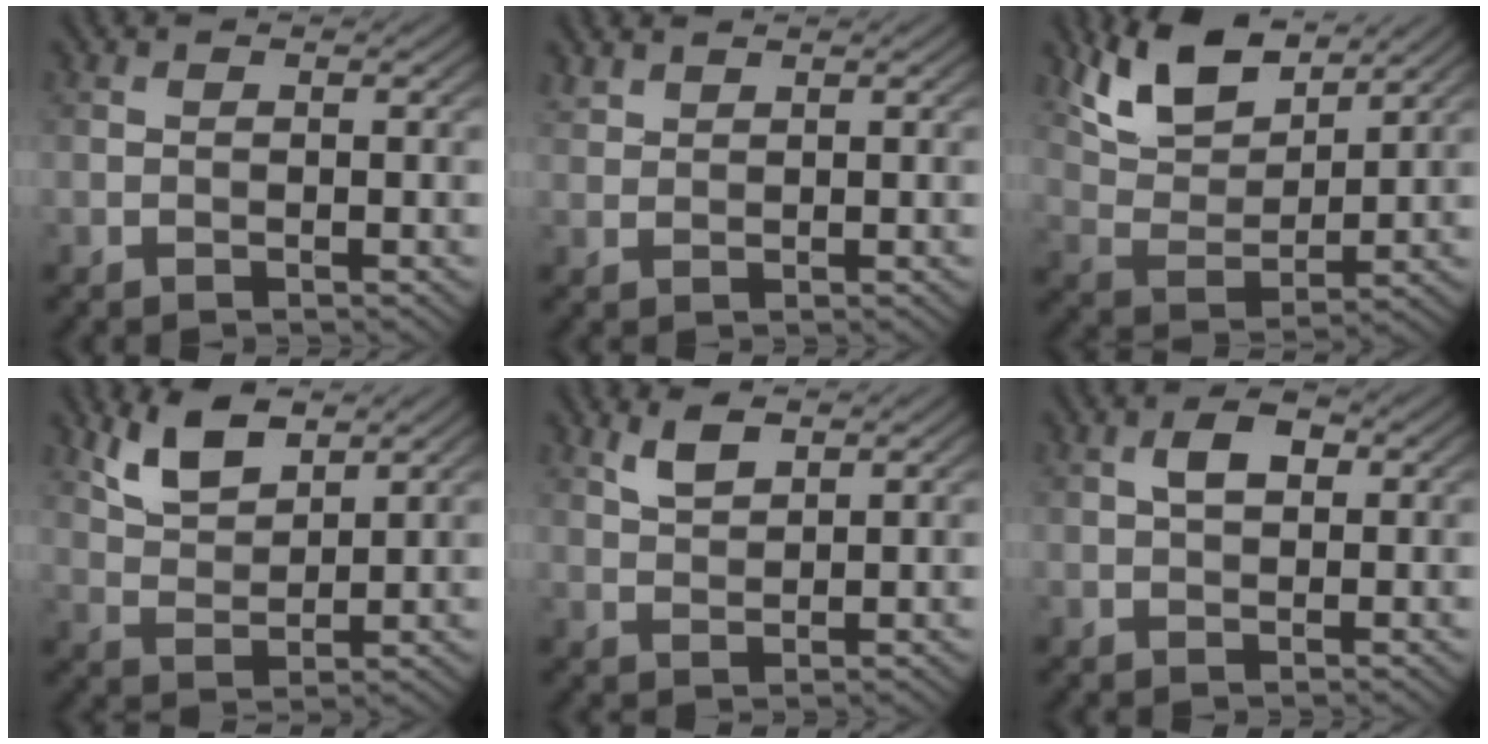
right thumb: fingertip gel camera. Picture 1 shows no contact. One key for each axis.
{"total": 1.5, "fx": 1.4, "fy": 0.4, "fz": 0.4, "tx": -0.013, "ty": 0.004, "tz": 0.035}
{"total": 10.0, "fx": 7.0, "fy": 4.1, "fz": 5.8, "tx": -0.137, "ty": 0.006, "tz": 0.138}
{"total": 6.0, "fx": 4.1, "fy": 2.4, "fz": 3.6, "tx": -0.085, "ty": 0.000, "tz": 0.087}
{"total": 3.0, "fx": 2.0, "fy": 1.2, "fz": 1.9, "tx": -0.046, "ty": 0.001, "tz": 0.044}
{"total": 3.0, "fx": 0.7, "fy": 1.7, "fz": 2.4, "tx": -0.042, "ty": 0.007, "tz": 0.009}